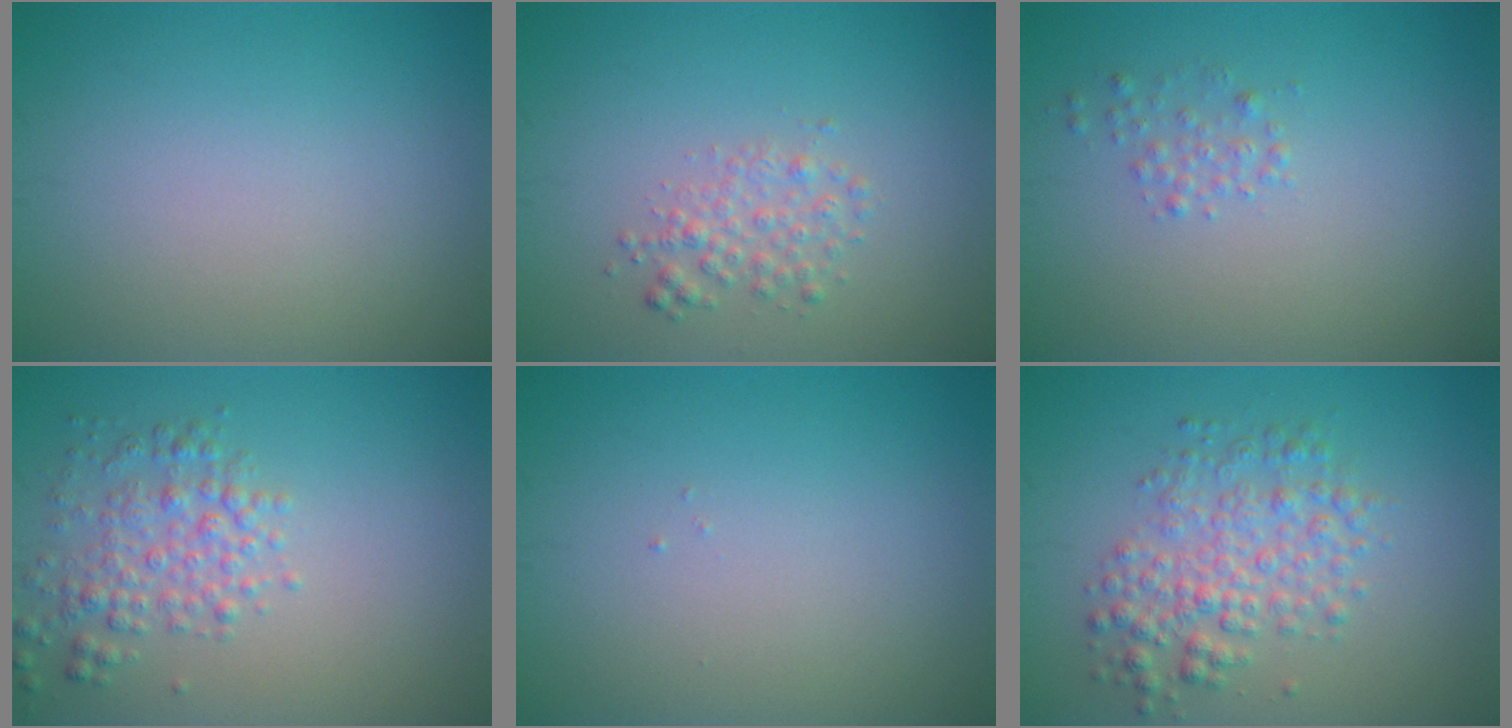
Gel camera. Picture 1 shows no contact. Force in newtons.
{"total": 2.0, "press": 2.0, "slide": 0.1}
{"total": 1.1, "press": 1.1, "slide": 0.0}
{"total": 3.0, "press": 3.0, "slide": 0.1}
{"total": 0.0}
{"total": 4.0, "press": 4.0, "slide": 0.0}